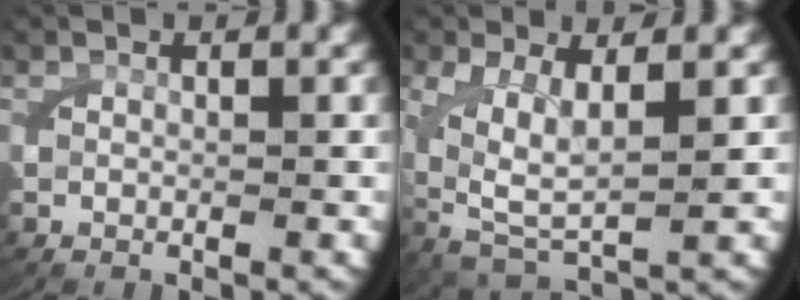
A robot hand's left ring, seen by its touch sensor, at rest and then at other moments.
{"total": 5.7, "force": [0.4, 3.8, 4.3], "torque": [-0.112, -0.041, 0.033]}